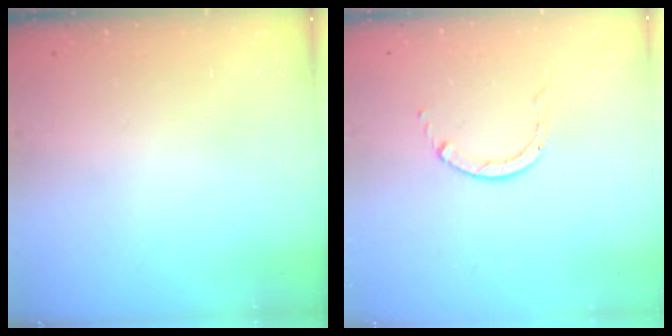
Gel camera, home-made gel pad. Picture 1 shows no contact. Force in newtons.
{"total": 1.4, "press": 1.4, "slide": 0.1}